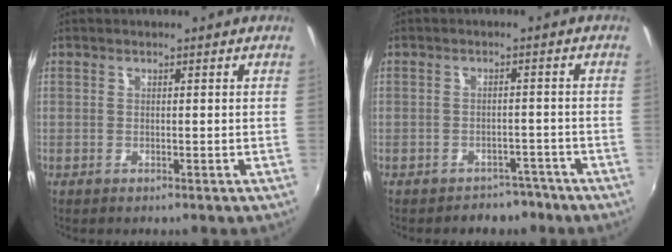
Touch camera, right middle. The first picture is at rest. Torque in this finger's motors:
{"motor_torque": [0.42, -0.86, -0.17, -0.02]}